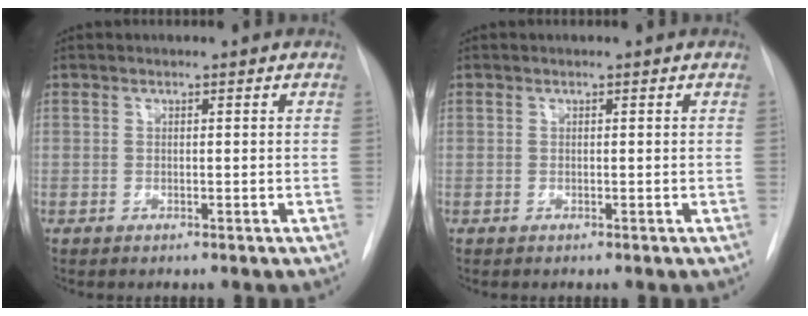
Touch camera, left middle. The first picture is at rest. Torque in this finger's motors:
{"motor_torque": [0.00, 0.00, 0.00, 0.01]}